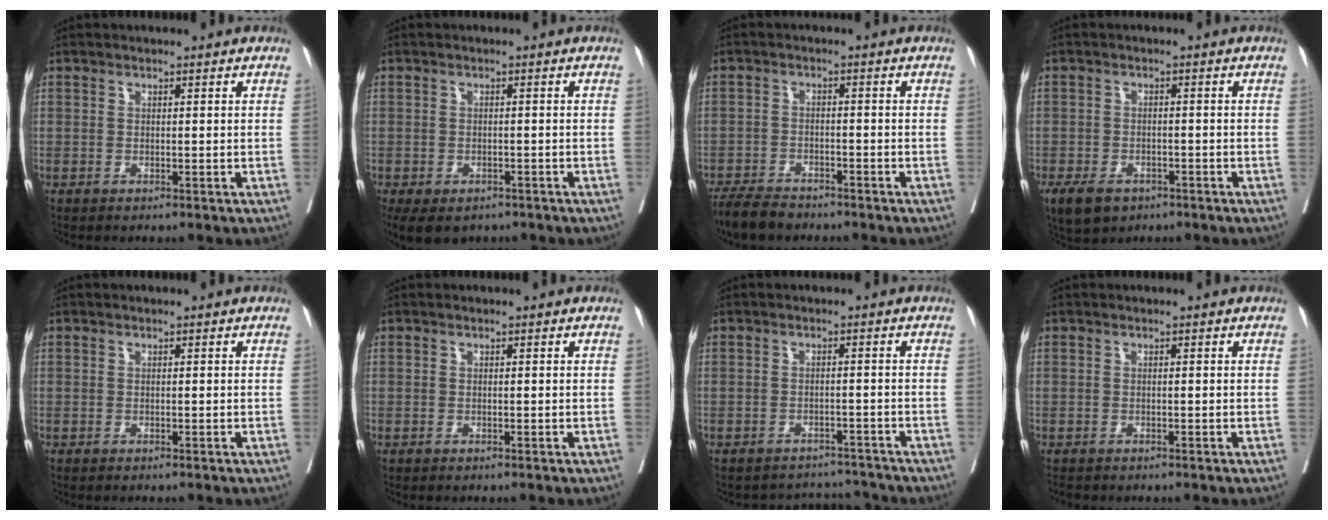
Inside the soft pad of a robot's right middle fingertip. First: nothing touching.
{"total": 8.7, "force": [-5.8, 5.2, 3.9], "torque": [-0.082, -0.010, -0.075]}
{"total": 5.8, "force": [-5.2, 1.7, 2.0], "torque": [-0.033, -0.013, -0.090]}
{"total": 5.8, "force": [-3.8, 3.4, 2.7], "torque": [-0.051, -0.005, -0.057]}
{"total": 0.0}
{"total": 0.0}
{"total": 5.9, "force": [-5.6, 1.2, -1.1], "torque": [0.015, 0.017, -0.073]}
{"total": 1.3, "force": [-1.1, 0.5, 0.3], "torque": [-0.012, -0.004, -0.020]}